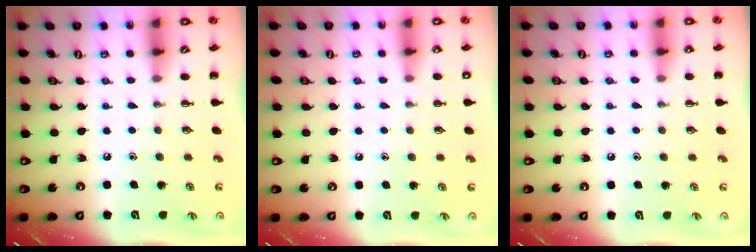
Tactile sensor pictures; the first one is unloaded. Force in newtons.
{"total": 2.6, "press": 2.1, "slide": 1.6}
{"total": 3.5, "press": 3.2, "slide": 1.3}